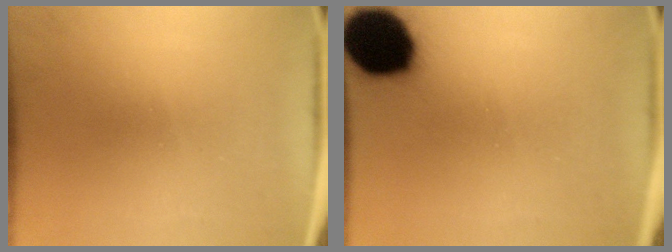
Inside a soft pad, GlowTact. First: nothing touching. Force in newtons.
{"total": 17.8}